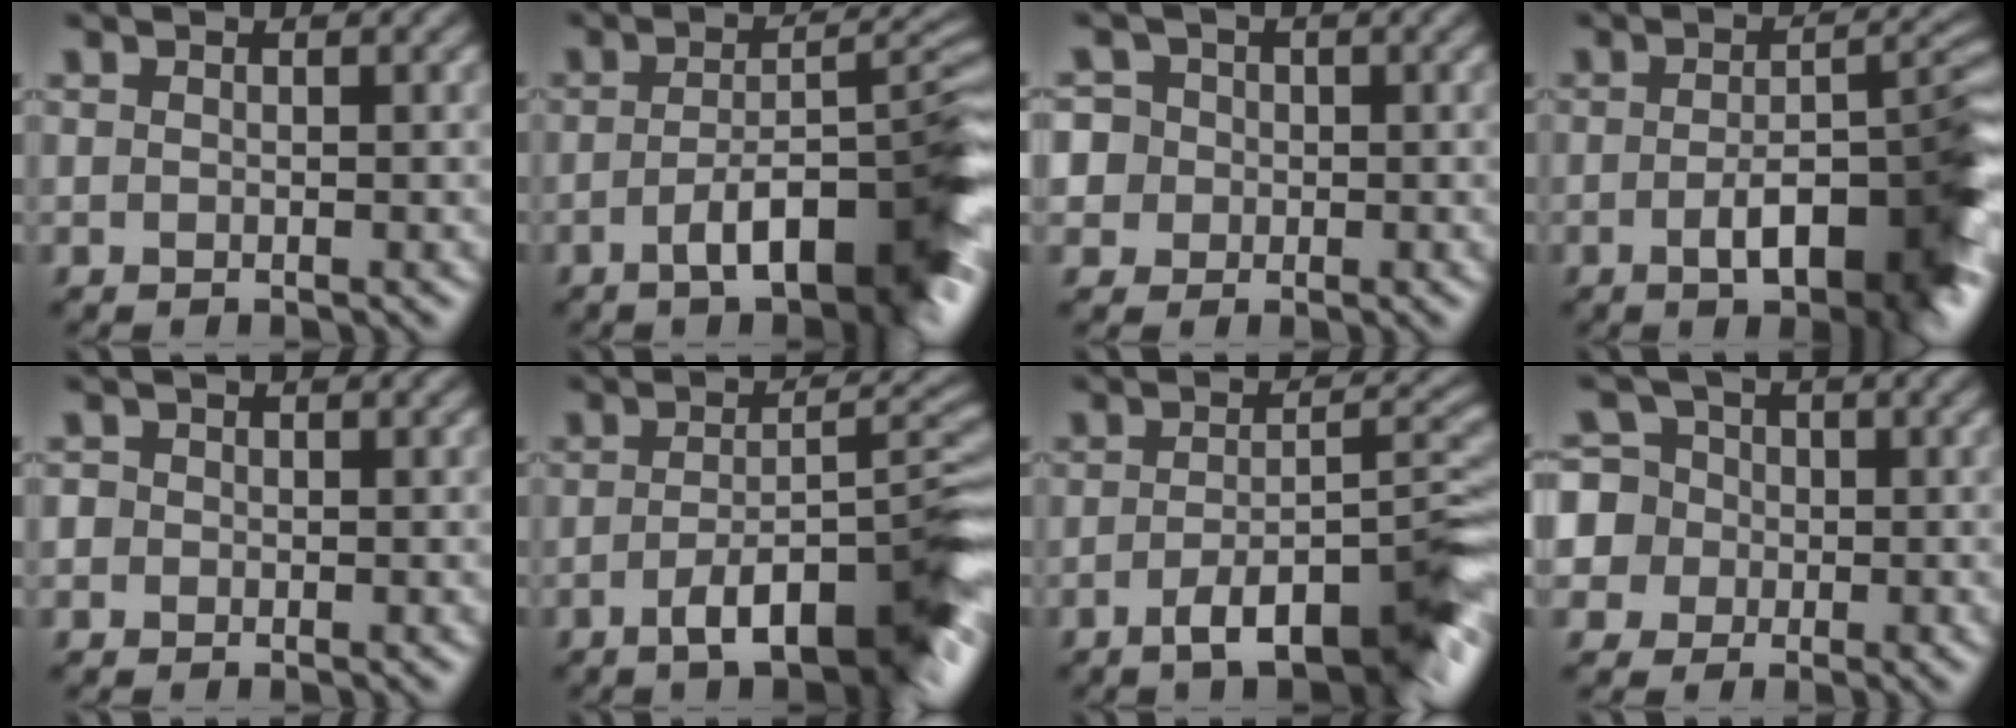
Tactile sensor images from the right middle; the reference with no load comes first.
{"total": 9.7, "force": [-4.2, 2.7, 8.3], "torque": [-0.113, 0.004, -0.066]}
{"total": 5.8, "force": [0.4, 5.5, 1.9], "torque": [-0.036, 0.035, -0.018]}
{"total": 8.7, "force": [-3.0, 2.8, 7.7], "torque": [-0.108, 0.001, -0.045]}
{"total": 1.1, "force": [0.0, 1.1, 0.3], "torque": [-0.002, -0.002, -0.004]}
{"total": 9.3, "force": [-4.7, 2.4, 7.6], "torque": [-0.105, 0.003, -0.073]}
{"total": 8.5, "force": [-4.7, 2.2, 6.7], "torque": [-0.091, 0.003, -0.073]}
{"total": 7.5, "force": [-0.8, 7.1, 2.0], "torque": [-0.042, 0.025, -0.048]}